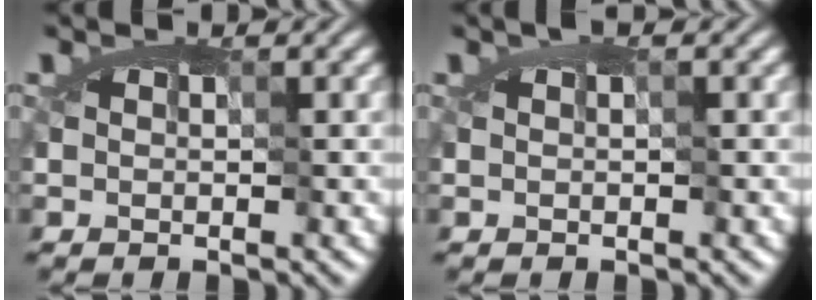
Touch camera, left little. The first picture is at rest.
{"total": 0.9, "force": [-0.1, 0.4, 0.8], "torque": [-0.022, 0.004, 0.001]}